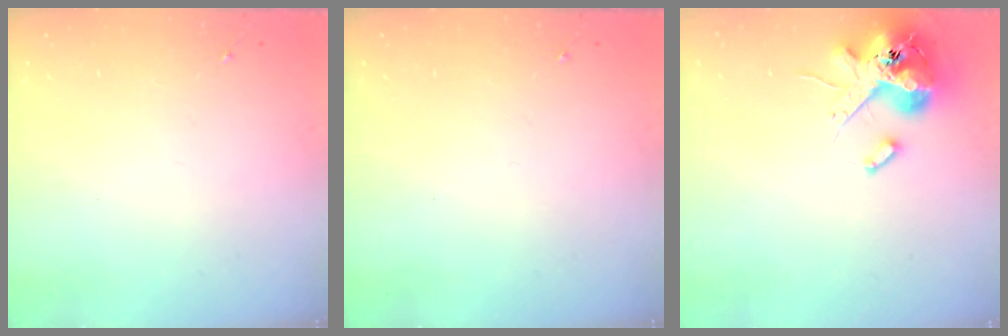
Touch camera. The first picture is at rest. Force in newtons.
{"total": 0.0}
{"total": 14.9, "press": 14.7, "slide": 2.3}